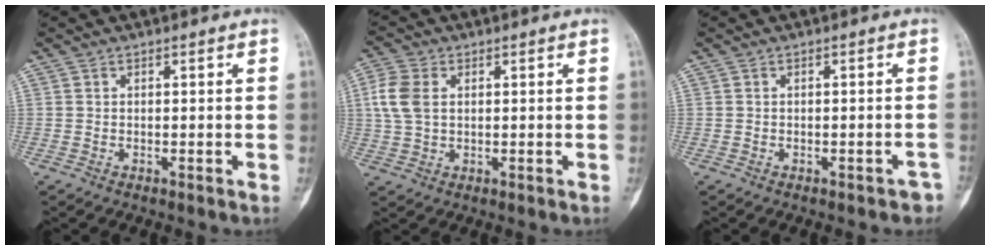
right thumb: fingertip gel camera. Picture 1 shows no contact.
{"total": 6.5, "force": [1.1, 4.3, 4.8], "torque": [-0.115, 0.008, 0.020]}
{"total": 2.5, "force": [-2.0, 1.1, 1.1], "torque": [-0.006, 0.015, -0.019]}